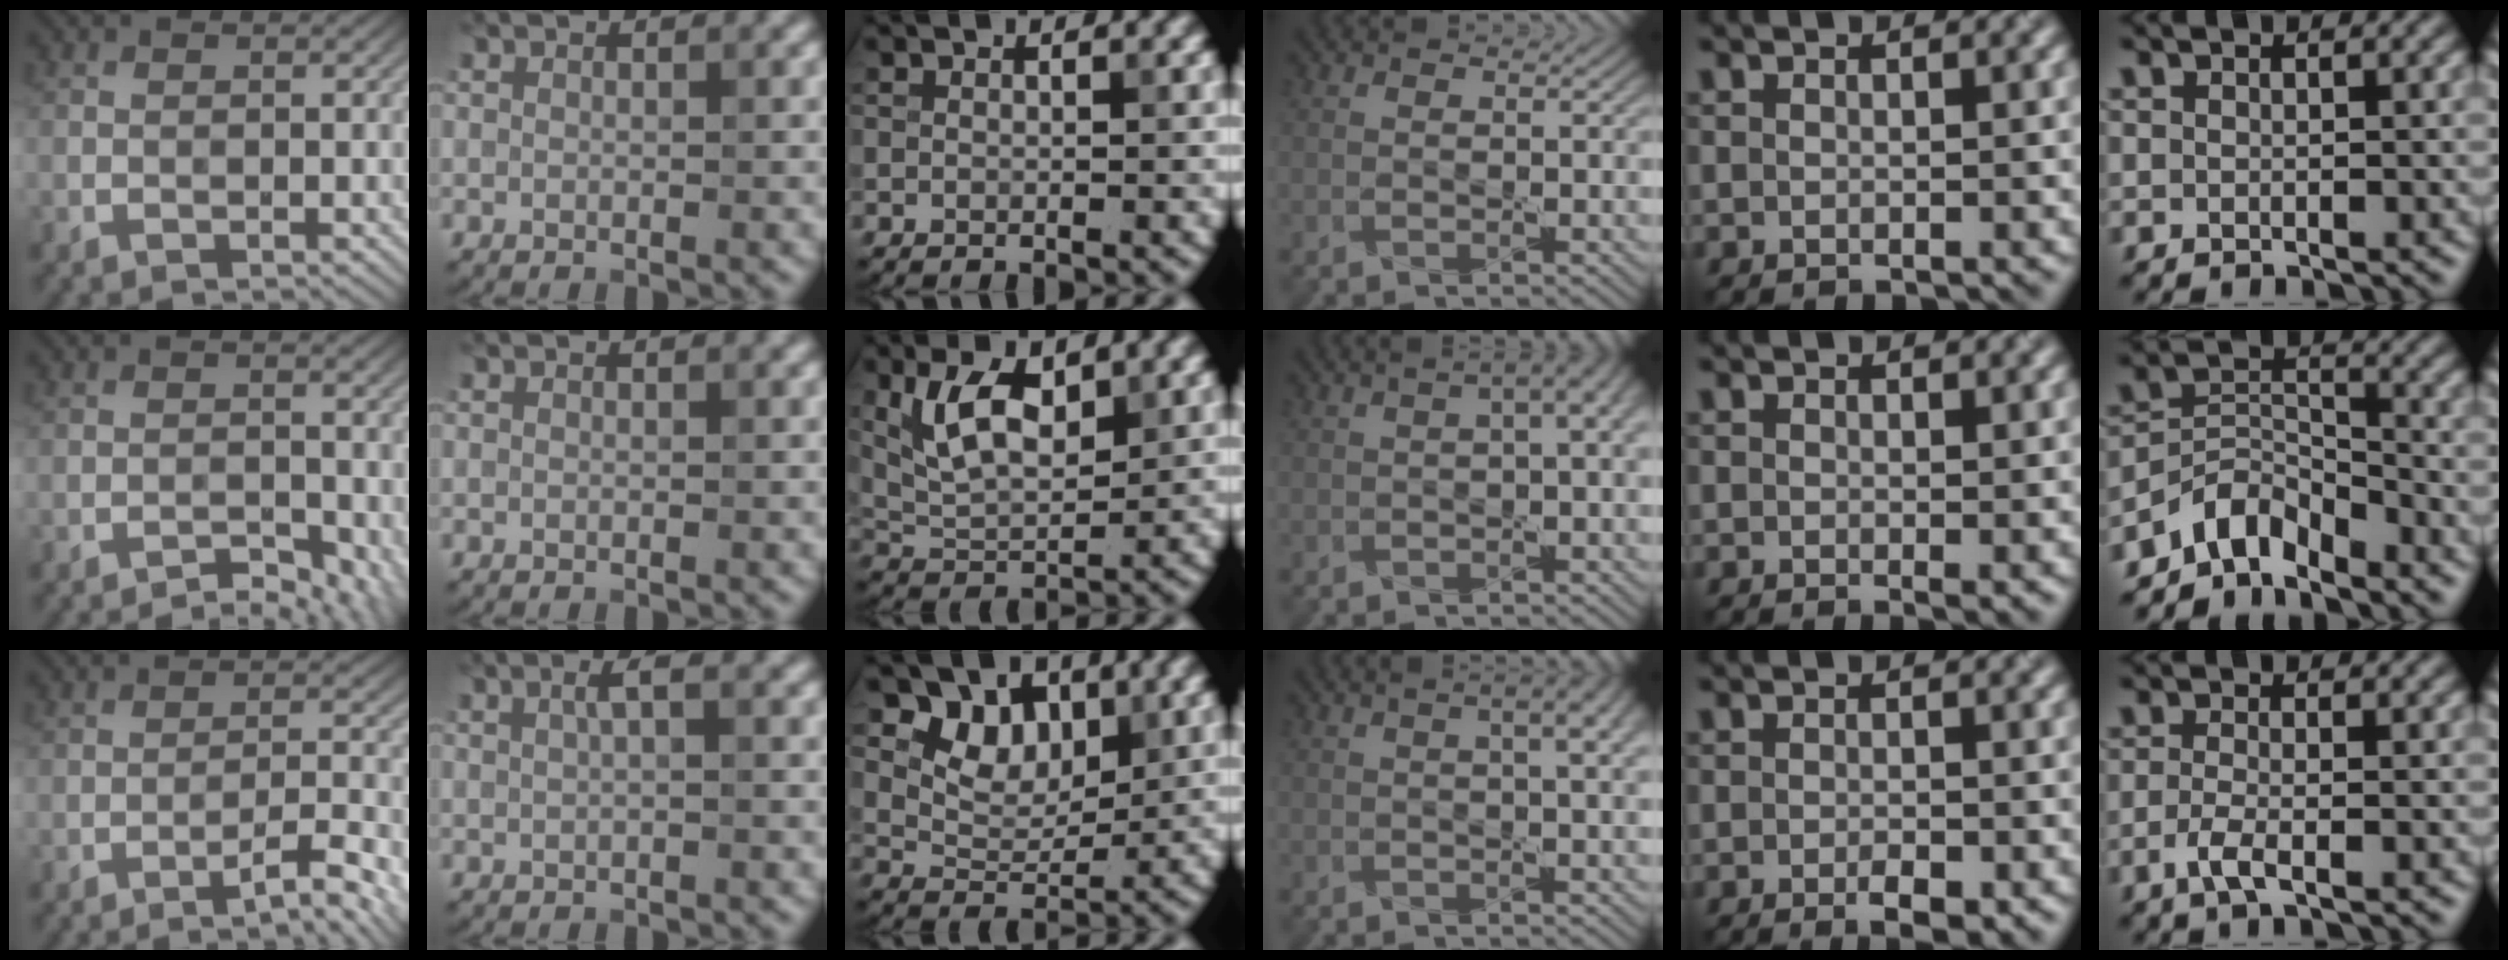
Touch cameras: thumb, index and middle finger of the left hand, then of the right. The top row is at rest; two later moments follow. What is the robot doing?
{"motion": "pour", "object": "sugar"}